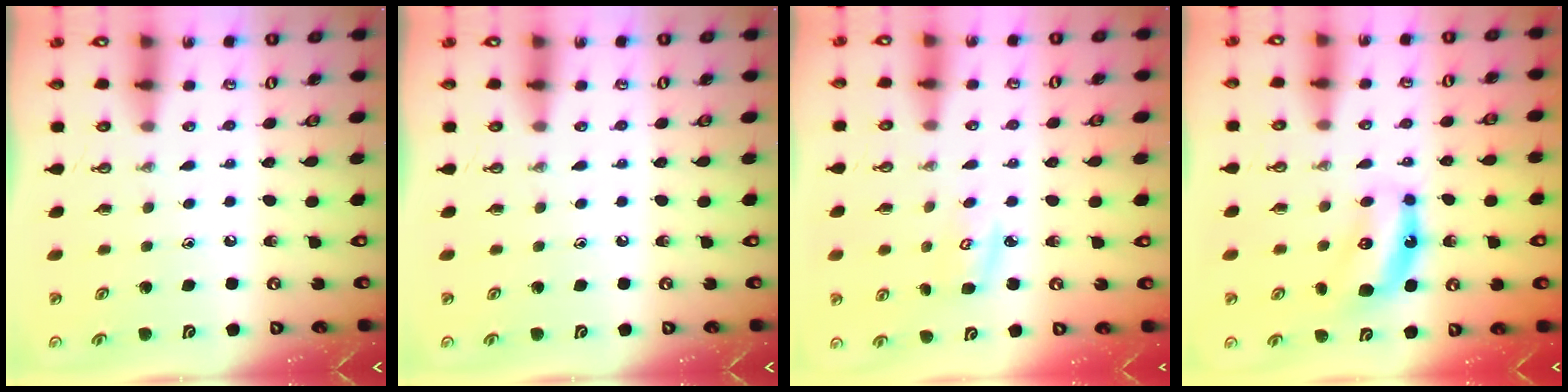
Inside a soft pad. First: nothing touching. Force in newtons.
{"total": 0.0}
{"total": 4.0, "press": 4.0, "slide": 0.4}
{"total": 7.5, "press": 7.5, "slide": 0.3}